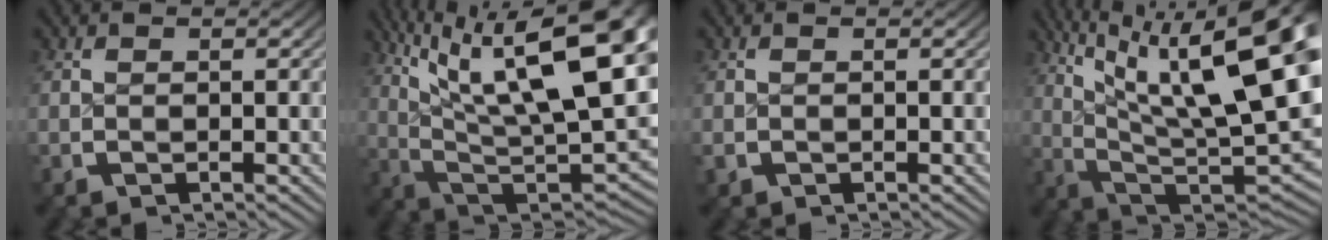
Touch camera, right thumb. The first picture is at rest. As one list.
[{"total": 18.5, "force": [2.5, 10.9, 14.8], "torque": [-0.251, -0.055, 0.063]}, {"total": 0.7, "force": [-0.3, 0.6, 0.1], "torque": [-0.004, -0.006, -0.003]}, {"total": 16.7, "force": [2.2, 9.3, 13.6], "torque": [-0.216, -0.055, 0.062]}]